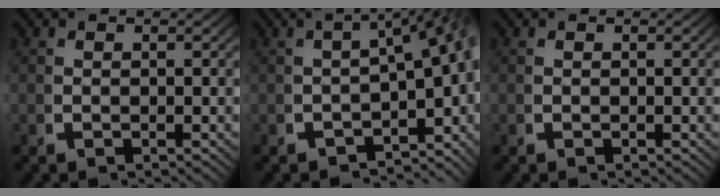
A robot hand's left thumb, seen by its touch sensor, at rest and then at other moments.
{"total": 10.0, "force": [-1.1, 5.5, 8.3], "torque": [-0.082, 0.007, -0.026]}
{"total": 0.0}